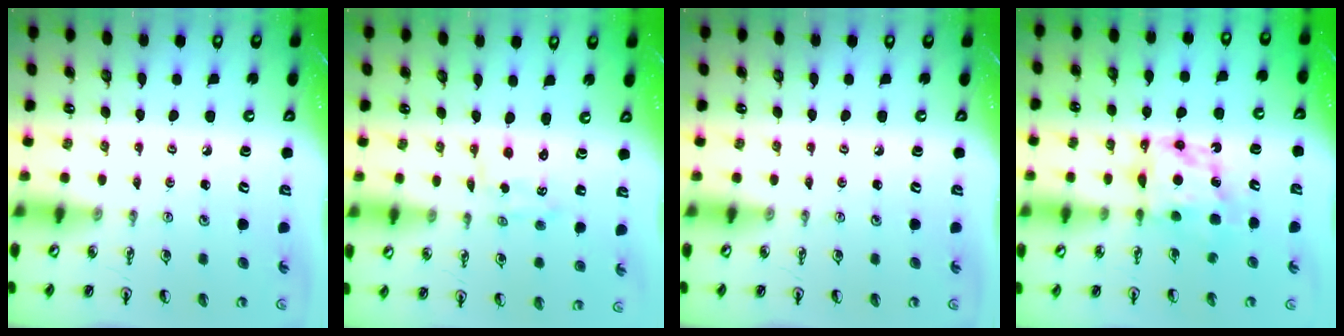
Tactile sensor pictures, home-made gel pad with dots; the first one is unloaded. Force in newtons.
{"total": 0.0}
{"total": 0.0}
{"total": 7.1, "press": 7.1, "slide": 0.2}